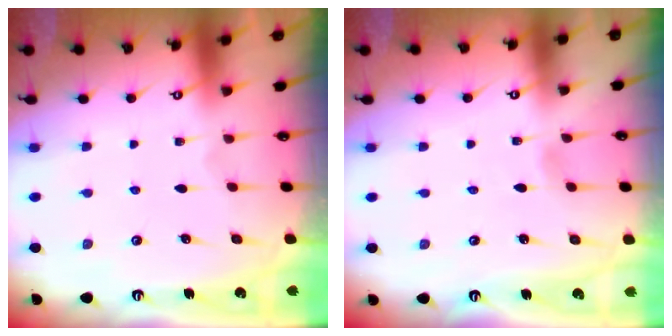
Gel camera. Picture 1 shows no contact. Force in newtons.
{"total": 2.6, "press": 2.6, "slide": 0.3}